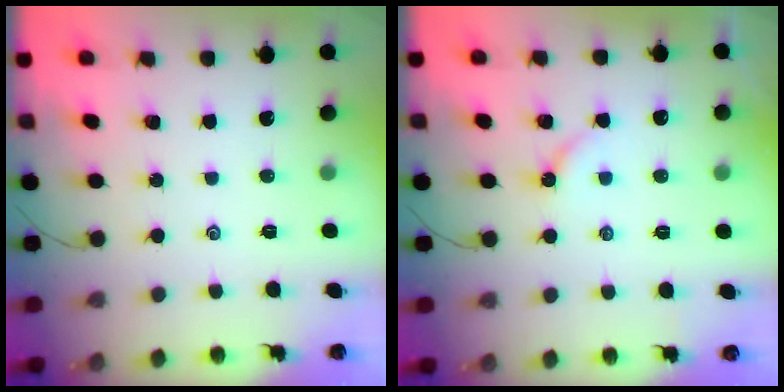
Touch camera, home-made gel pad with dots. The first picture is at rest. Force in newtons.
{"total": 4.6, "press": 4.5, "slide": 0.7}